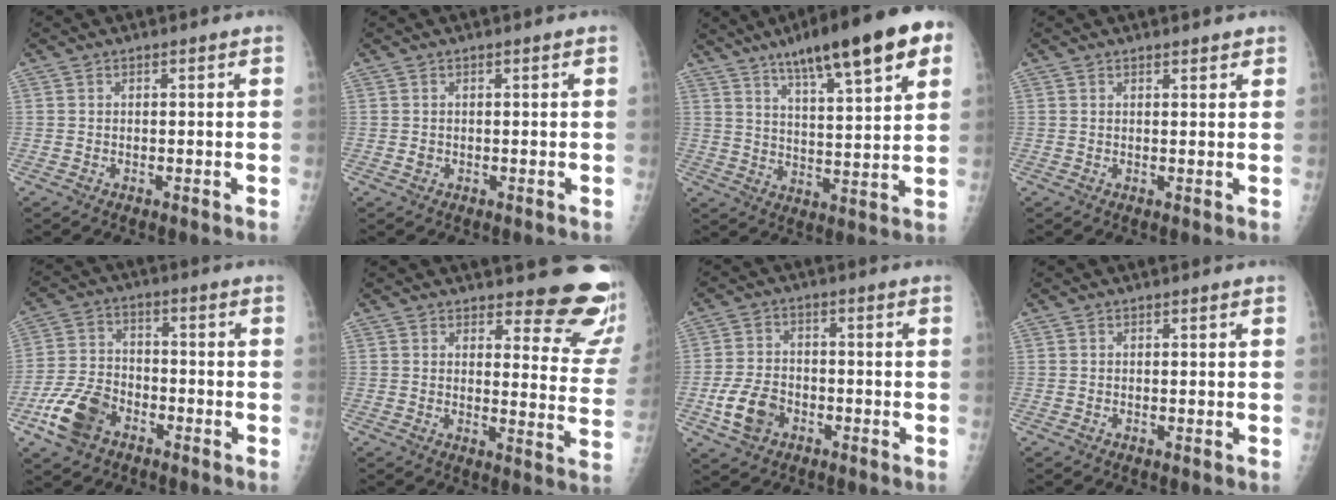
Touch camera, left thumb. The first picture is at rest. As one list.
[{"total": 0.8, "force": [0.0, 0.6, 0.6], "torque": [-0.005, 0.005, 0.003]}, {"total": 19.8, "force": [11.1, 4.2, 15.8], "torque": [-0.214, -0.023, 0.170]}, {"total": 1.5, "force": [1.2, 0.5, 0.7], "torque": [-0.005, -0.006, 0.016]}, {"total": 10.3, "force": [-5.4, 6.6, 5.7], "torque": [-0.107, 0.023, -0.104]}, {"total": 14.1, "force": [12.1, 4.0, 6.0], "torque": [-0.025, -0.112, 0.124]}, {"total": 7.5, "force": [-3.1, 5.3, 4.4], "torque": [-0.079, 0.016, -0.054]}, {"total": 0.0}]